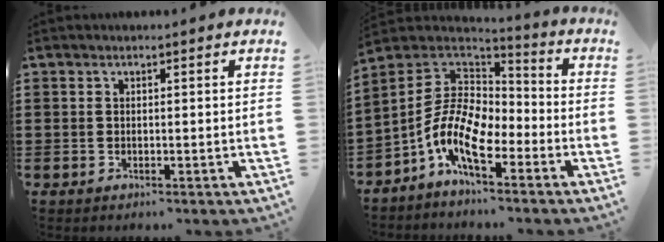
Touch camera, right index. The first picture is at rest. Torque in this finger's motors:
{"motor_torque": [2.14, 0.00, 1.05, 0.21]}